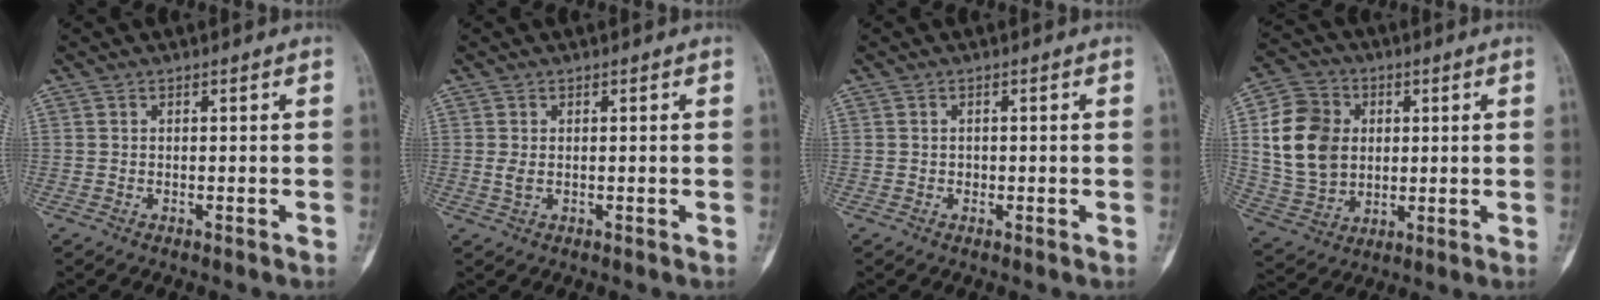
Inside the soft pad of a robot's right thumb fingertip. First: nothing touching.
{"total": 1.8, "force": [0.2, 0.9, 1.5], "torque": [-0.029, -0.004, 0.006]}
{"total": 0.7, "force": [-0.1, 0.6, 0.3], "torque": [-0.002, 0.002, -0.003]}
{"total": 15.5, "force": [2.5, 12.3, 9.1], "torque": [-0.147, 0.003, 0.052]}